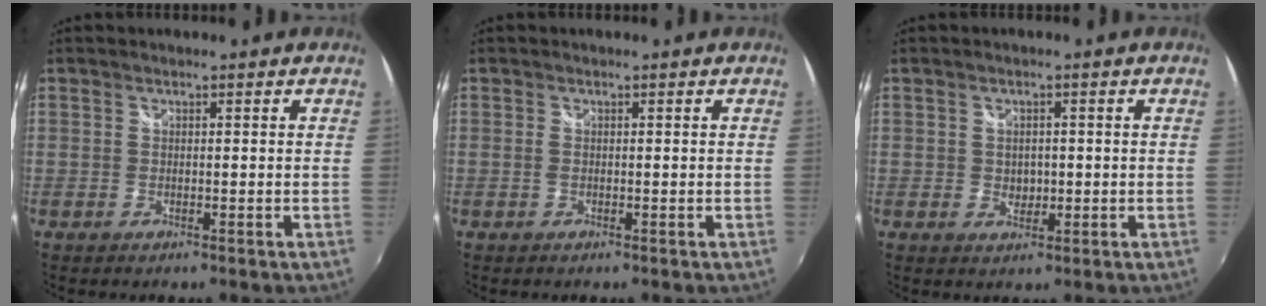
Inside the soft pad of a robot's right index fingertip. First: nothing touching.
{"total": 0.5, "force": [0.0, 0.3, 0.5], "torque": [-0.011, -0.001, -0.002]}
{"total": 2.7, "force": [-0.1, 2.2, 1.6], "torque": [-0.025, 0.000, -0.001]}